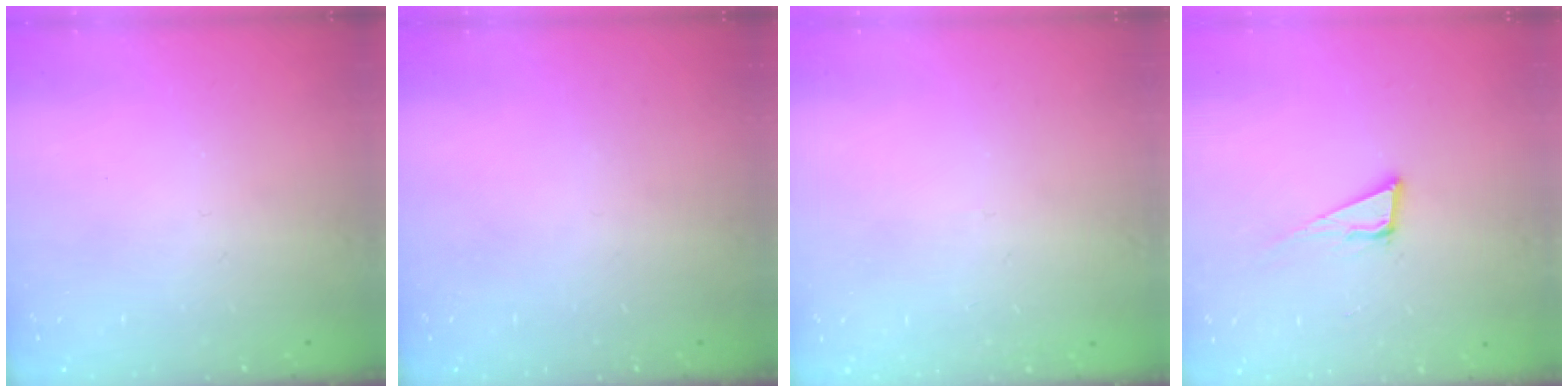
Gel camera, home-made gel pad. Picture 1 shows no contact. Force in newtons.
{"total": 0.0}
{"total": 2.7, "press": 2.7, "slide": 0.3}
{"total": 7.4, "press": 6.9, "slide": 2.6}